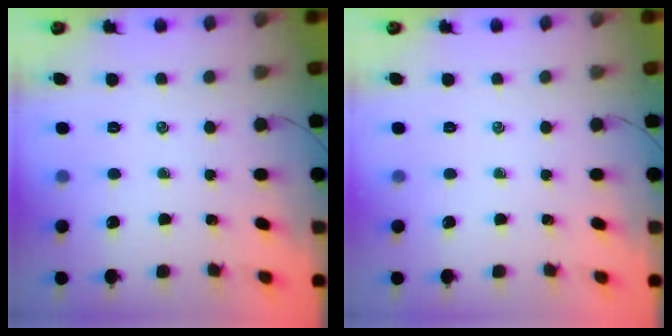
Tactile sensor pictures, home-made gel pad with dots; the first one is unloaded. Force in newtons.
{"total": 0.0}